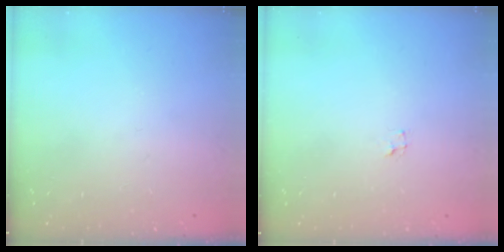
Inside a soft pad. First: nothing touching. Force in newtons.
{"total": 1.2, "press": 1.2, "slide": 0.1}